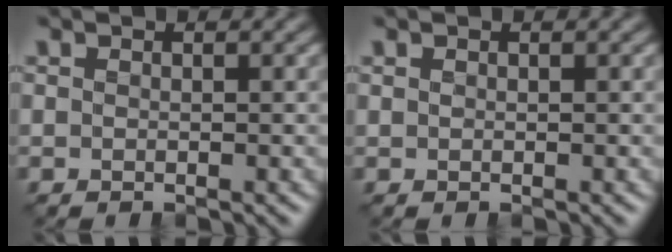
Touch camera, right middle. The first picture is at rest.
{"total": 0.0}